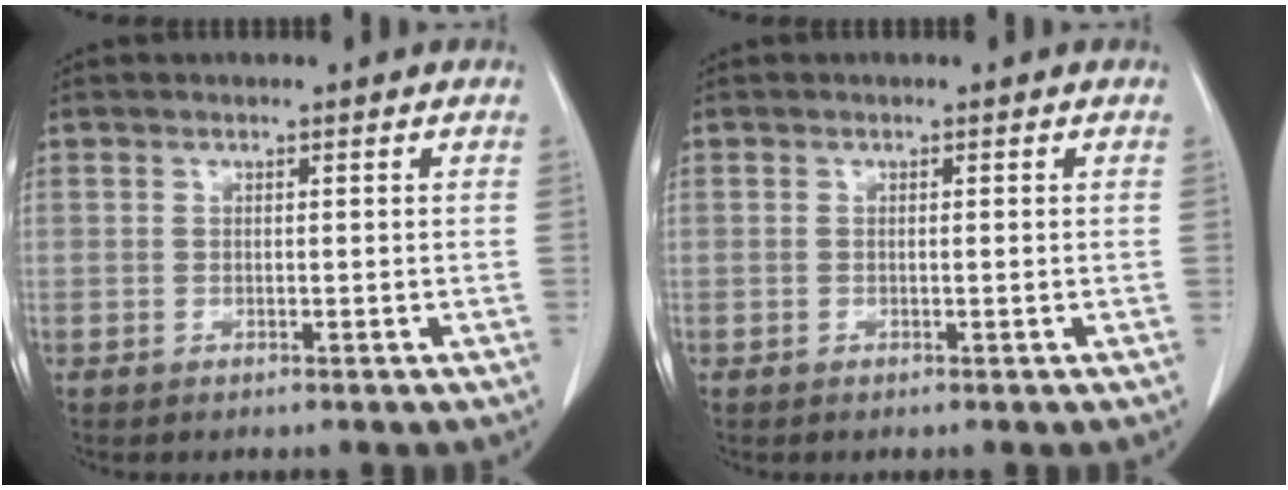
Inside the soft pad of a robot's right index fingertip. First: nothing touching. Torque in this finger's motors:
{"motor_torque": [0.00, -0.01, 0.01, 0.01]}